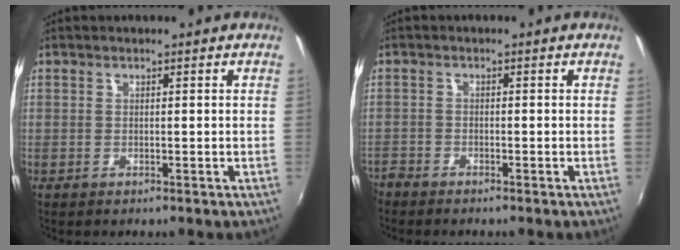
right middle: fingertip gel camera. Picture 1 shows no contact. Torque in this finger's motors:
{"motor_torque": [0.45, -0.44, 0.23, 0.21]}